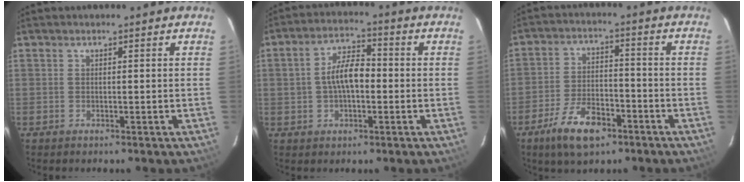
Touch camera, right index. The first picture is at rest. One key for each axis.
{"total": 7.5, "fx": -0.5, "fy": 3.9, "fz": 6.3, "tx": -0.120, "ty": 0.017, "tz": -0.005}
{"total": 10.6, "fx": -6.6, "fy": 4.8, "fz": 6.7, "tx": -0.150, "ty": -0.002, "tz": -0.114}